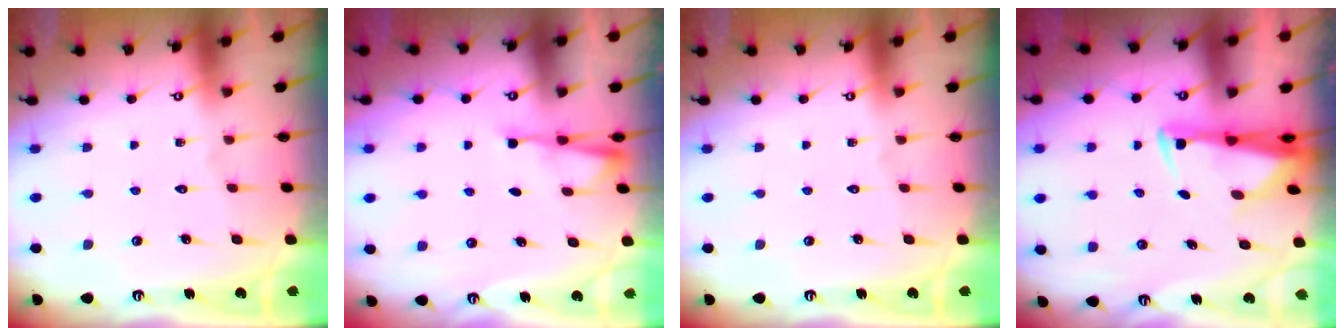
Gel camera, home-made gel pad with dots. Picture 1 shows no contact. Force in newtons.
{"total": 3.5, "press": 3.5, "slide": 0.4}
{"total": 0.0}
{"total": 3.0, "press": 2.9, "slide": 0.9}